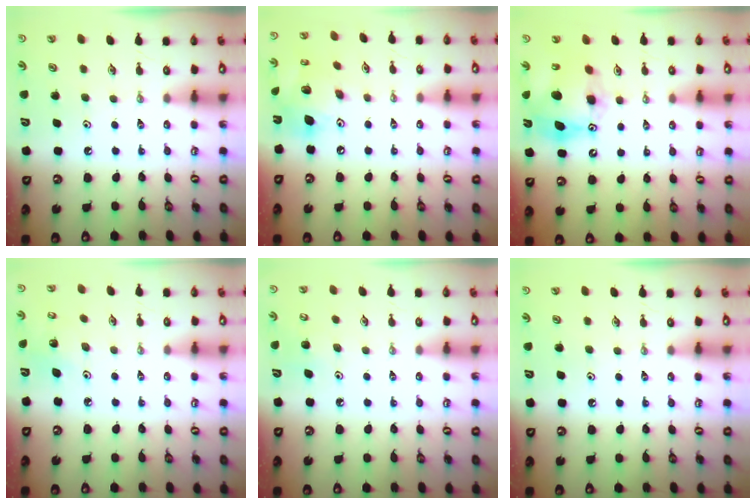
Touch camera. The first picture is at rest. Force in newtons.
{"total": 16.8, "press": 16.4, "slide": 3.4}
{"total": 13.4, "press": 13.3, "slide": 1.2}
{"total": 3.2, "press": 3.2, "slide": 0.1}
{"total": 6.4, "press": 6.3, "slide": 0.9}
{"total": 0.0}